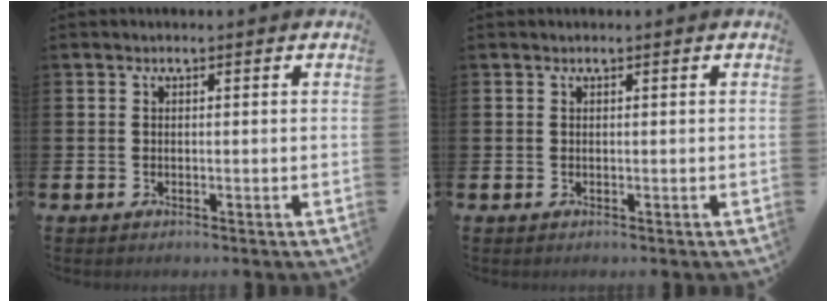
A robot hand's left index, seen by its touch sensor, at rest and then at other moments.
{"total": 0.0}